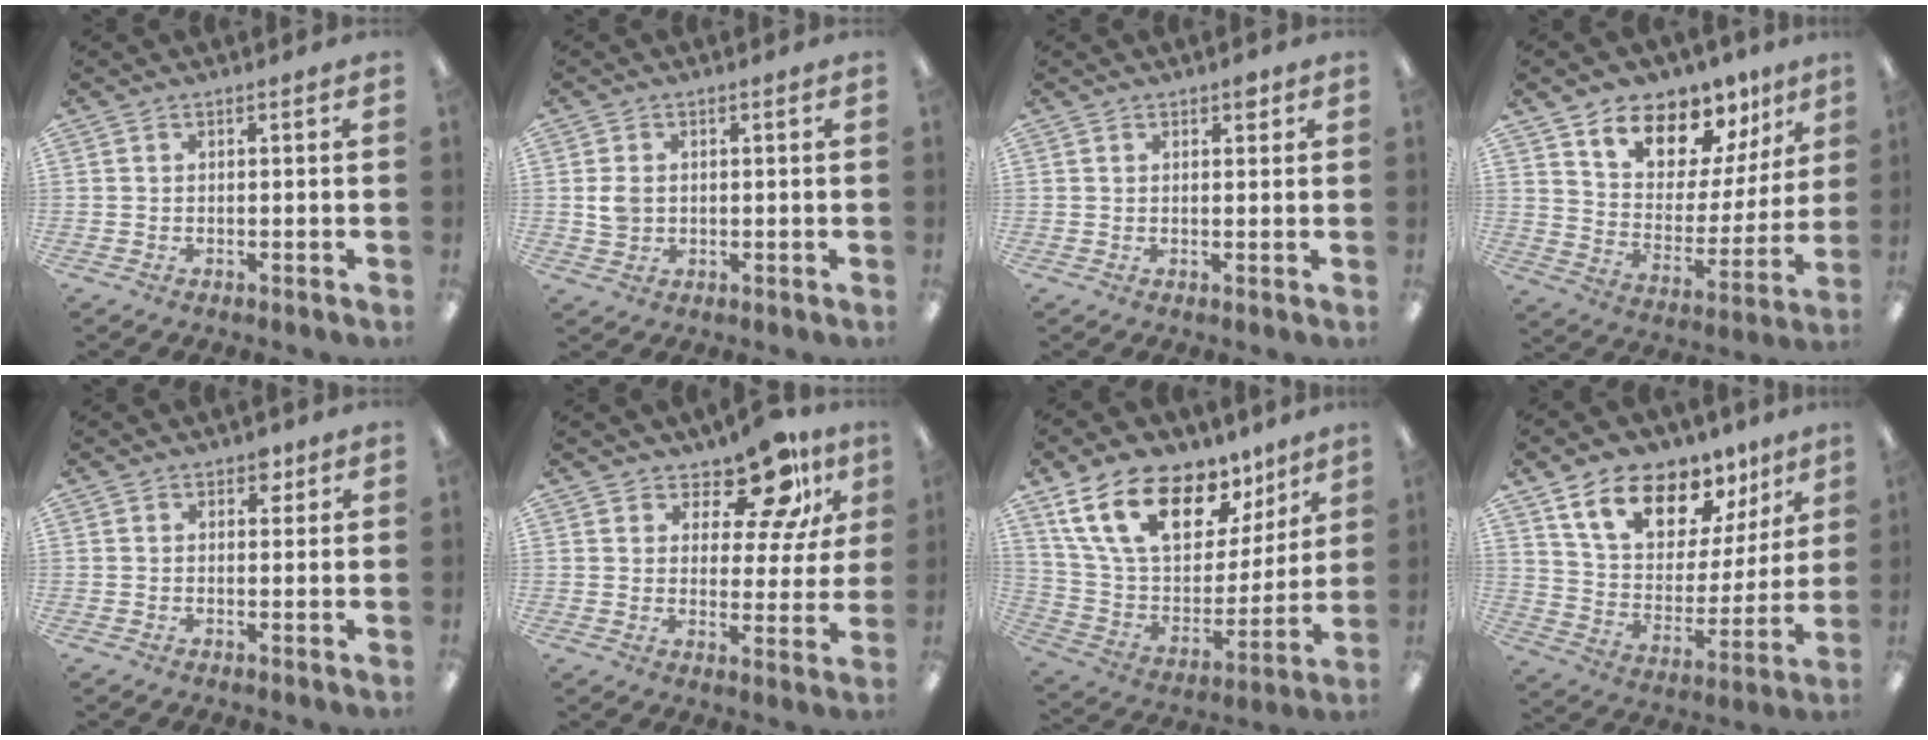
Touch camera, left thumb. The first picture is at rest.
{"total": 3.2, "force": [0.3, 2.6, 1.8], "torque": [-0.029, 0.002, 0.004]}
{"total": 2.1, "force": [1.3, 1.1, 1.1], "torque": [-0.007, -0.003, 0.020]}
{"total": 12.6, "force": [10.4, 6.2, 3.6], "torque": [-0.070, -0.088, 0.189]}
{"total": 2.7, "force": [1.7, 1.7, 1.3], "torque": [-0.004, -0.007, 0.025]}
{"total": 12.7, "force": [9.2, 5.7, 6.5], "torque": [-0.096, -0.060, 0.165]}
{"total": 22.0, "force": [13.2, 11.4, 13.4], "torque": [-0.245, -0.063, 0.239]}
{"total": 16.4, "force": [11.7, 8.5, 7.7], "torque": [-0.145, -0.067, 0.211]}